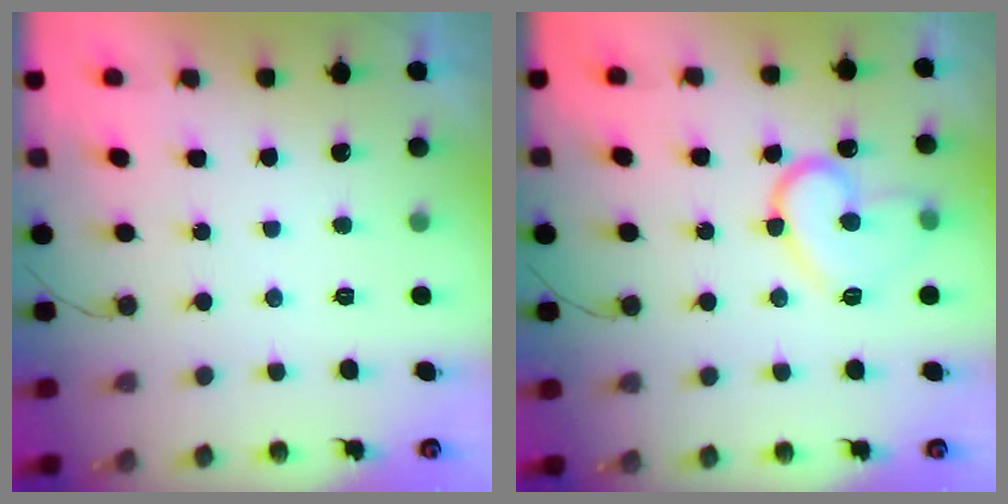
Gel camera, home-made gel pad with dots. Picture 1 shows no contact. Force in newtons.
{"total": 13.7, "press": 13.6, "slide": 1.4}